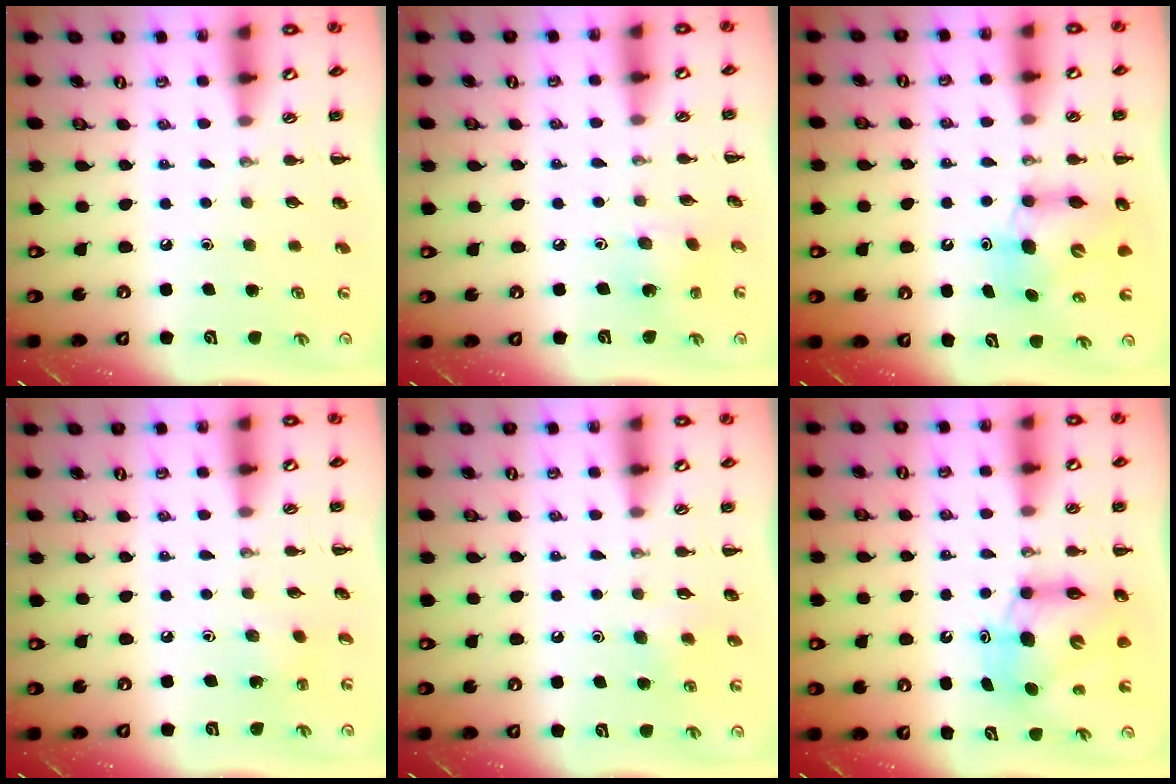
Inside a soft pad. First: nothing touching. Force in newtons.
{"total": 2.1, "press": 2.0, "slide": 0.5}
{"total": 7.2, "press": 7.0, "slide": 1.6}
{"total": 1.9, "press": 1.8, "slide": 0.6}
{"total": 6.0, "press": 5.8, "slide": 1.7}
{"total": 9.1, "press": 8.8, "slide": 2.2}